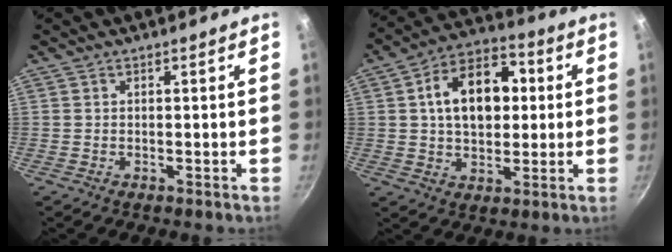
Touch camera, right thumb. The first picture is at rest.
{"total": 15.4, "force": [2.3, 10.3, 11.2], "torque": [-0.137, 0.021, 0.025]}